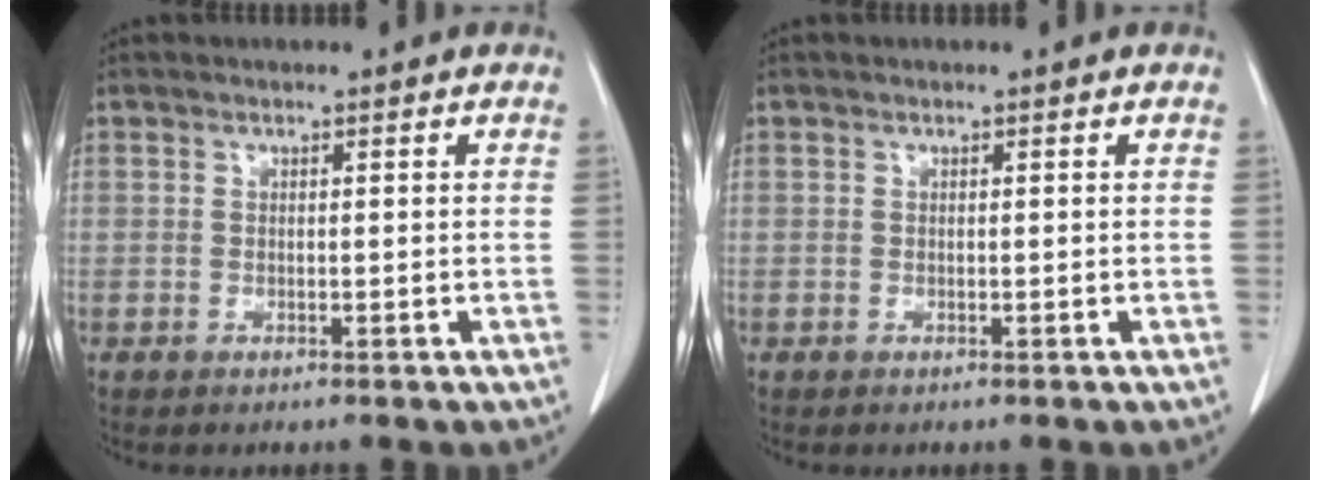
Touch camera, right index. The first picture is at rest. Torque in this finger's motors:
{"motor_torque": [0.00, 0.00, 0.00, 0.00]}